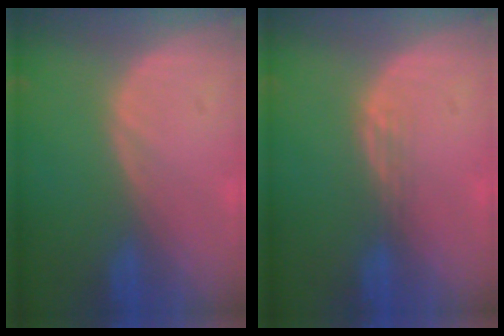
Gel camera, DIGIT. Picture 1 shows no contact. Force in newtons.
{"total": 1.8, "press": 1.3, "slide": 1.2}